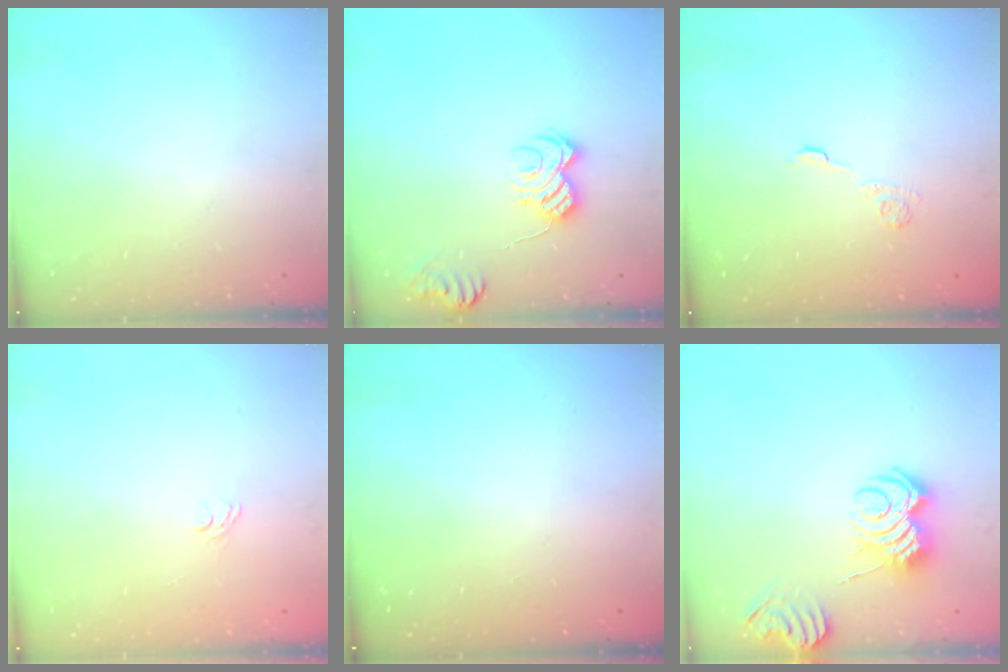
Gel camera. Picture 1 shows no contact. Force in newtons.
{"total": 8.2, "press": 8.2, "slide": 0.8}
{"total": 3.7, "press": 3.4, "slide": 1.4}
{"total": 2.4, "press": 2.1, "slide": 1.1}
{"total": 2.3, "press": 2.2, "slide": 0.8}
{"total": 6.2, "press": 6.2, "slide": 0.4}